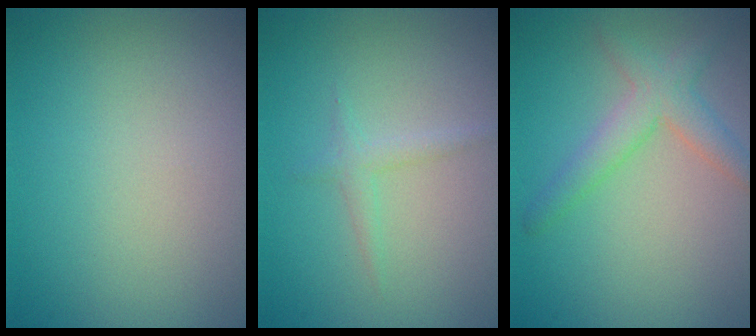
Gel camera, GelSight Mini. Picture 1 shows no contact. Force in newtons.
{"total": 1.1, "press": 1.1, "slide": 0.1}
{"total": 3.1, "press": 3.1, "slide": 0.2}